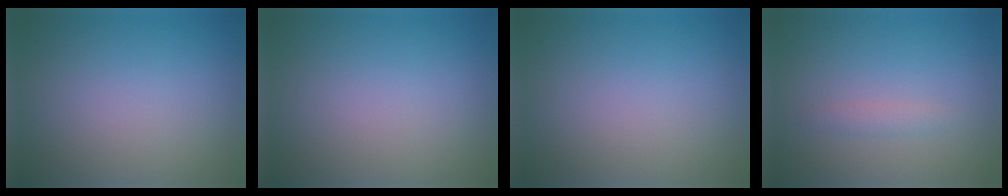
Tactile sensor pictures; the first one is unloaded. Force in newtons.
{"total": 0.0}
{"total": 0.0}
{"total": 1.0, "press": 1.0, "slide": 0.0}